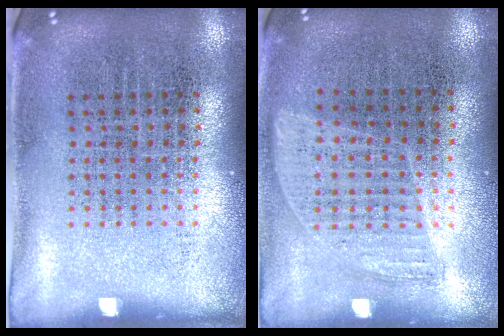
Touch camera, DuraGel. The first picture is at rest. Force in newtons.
{"total": 0.9, "press": 0.8, "slide": 0.4}